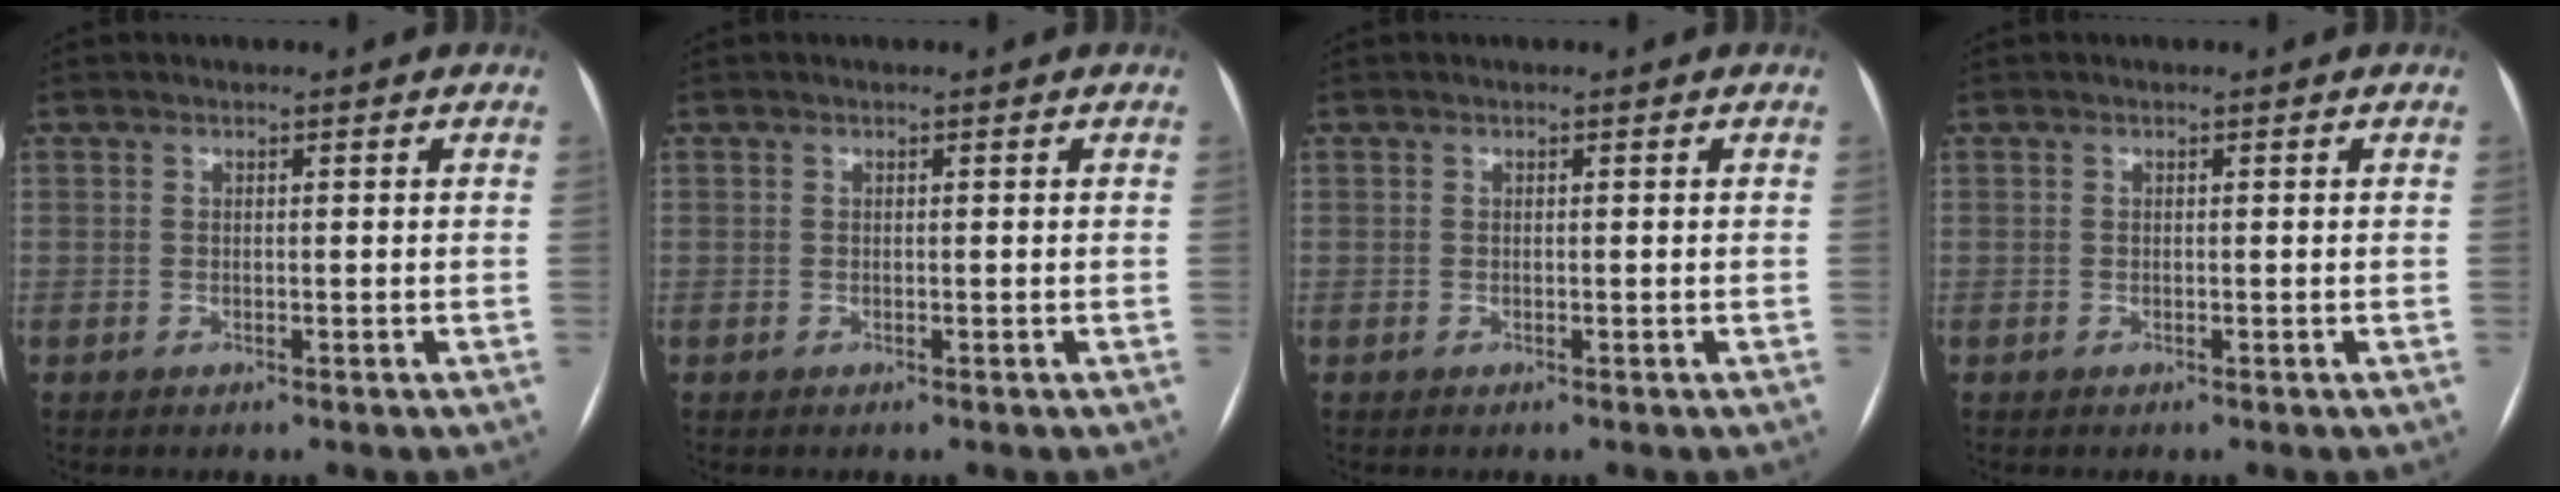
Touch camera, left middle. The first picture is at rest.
{"total": 0.0}
{"total": 0.0}
{"total": 0.0}